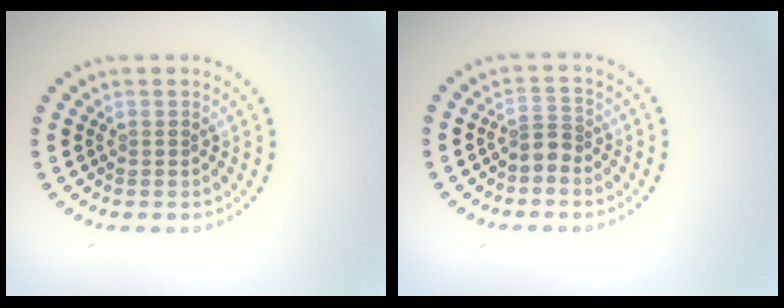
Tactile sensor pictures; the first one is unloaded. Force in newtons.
{"total": 2.0, "press": 1.6, "slide": 1.2}